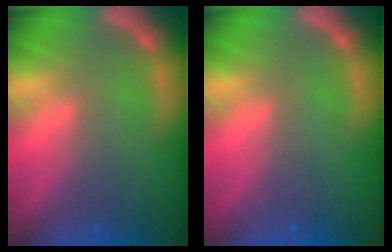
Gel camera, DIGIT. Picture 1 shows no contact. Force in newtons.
{"total": 0.0}